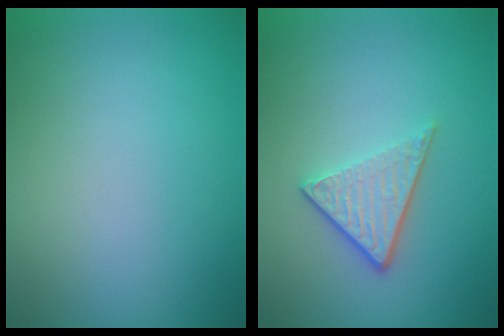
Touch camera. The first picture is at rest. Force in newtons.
{"total": 3.4, "press": 2.6, "slide": 2.2}